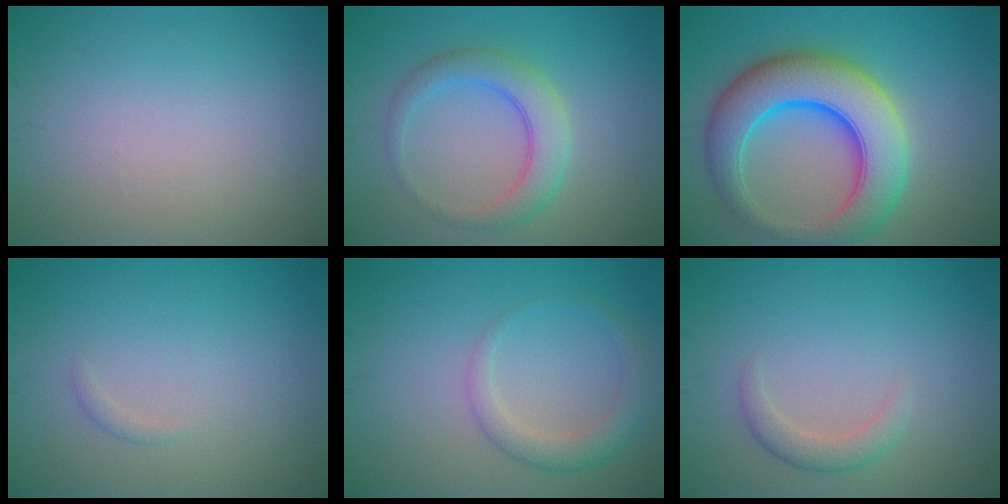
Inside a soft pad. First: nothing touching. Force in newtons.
{"total": 3.9, "press": 3.9, "slide": 0.0}
{"total": 9.9, "press": 9.9, "slide": 0.3}
{"total": 0.6, "press": 0.5, "slide": 0.1}
{"total": 2.8, "press": 2.8, "slide": 0.2}
{"total": 1.9, "press": 1.9, "slide": 0.2}